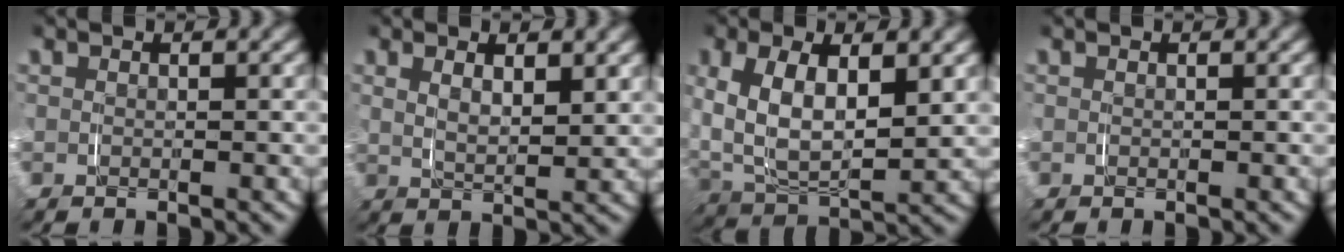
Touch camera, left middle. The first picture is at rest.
{"total": 2.7, "force": [1.2, 1.0, 2.2], "torque": [-0.042, -0.009, 0.027]}
{"total": 7.8, "force": [0.9, 5.3, 5.7], "torque": [-0.141, -0.019, 0.027]}
{"total": 0.0}